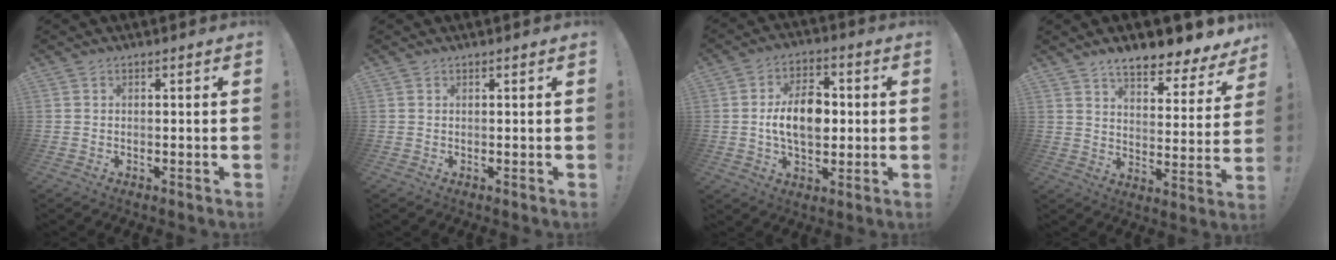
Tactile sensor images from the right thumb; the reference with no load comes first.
{"total": 0.0}
{"total": 13.0, "force": [-0.1, 8.4, 9.8], "torque": [-0.162, 0.010, -0.001]}
{"total": 9.7, "force": [8.0, 2.5, 4.7], "torque": [-0.070, -0.068, 0.137]}